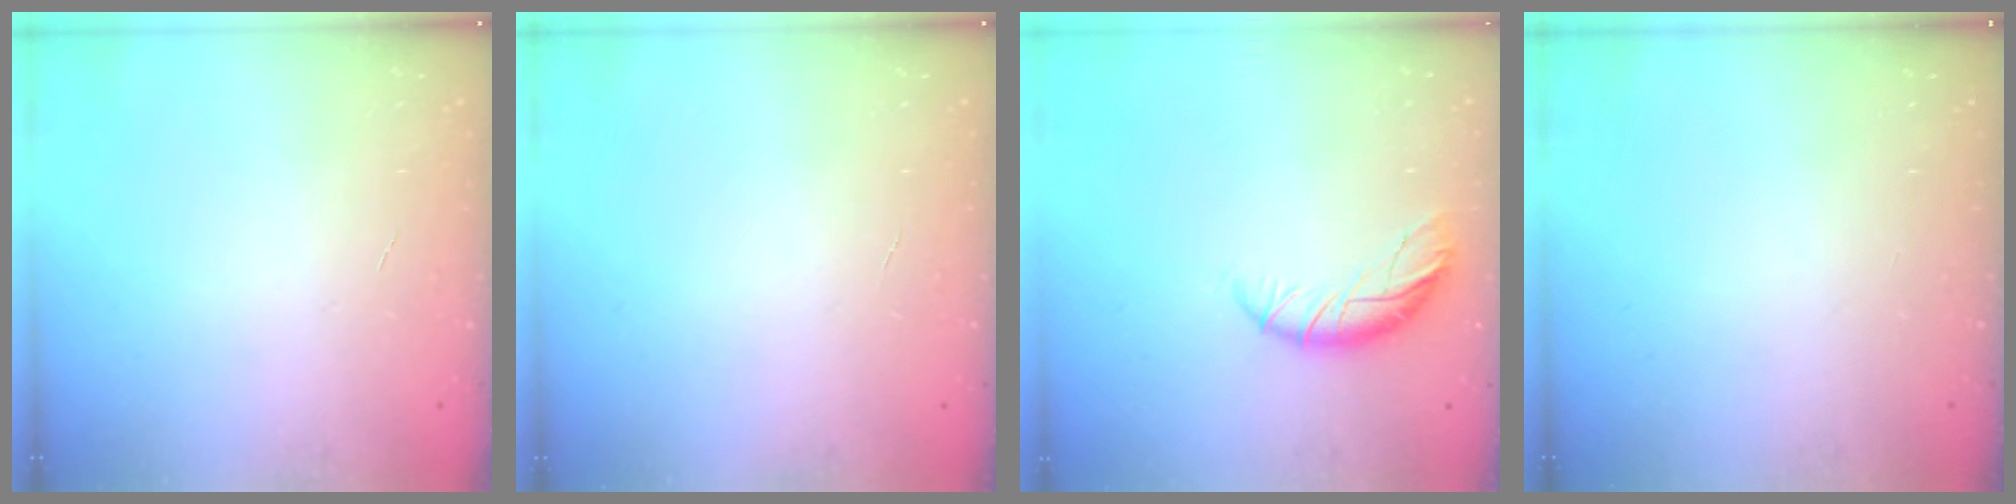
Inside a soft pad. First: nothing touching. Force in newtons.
{"total": 0.0}
{"total": 8.9, "press": 8.7, "slide": 1.5}
{"total": 0.0}